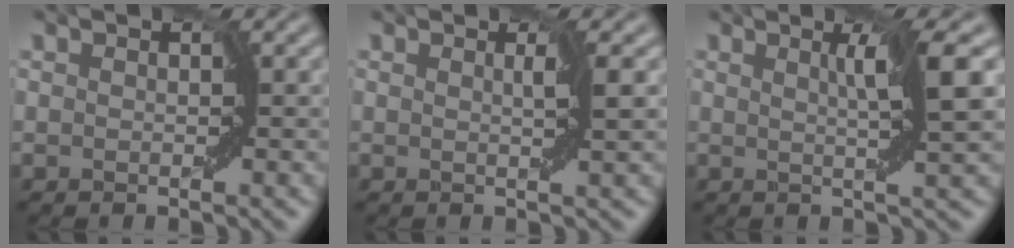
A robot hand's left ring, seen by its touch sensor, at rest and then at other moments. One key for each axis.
{"total": 1.1, "fx": 0.4, "fy": -0.3, "fz": 1.0, "tx": -0.028, "ty": -0.002, "tz": 0.007}
{"total": 3.1, "fx": 0.8, "fy": -0.3, "fz": 3.0, "tx": -0.059, "ty": 0.000, "tz": 0.016}